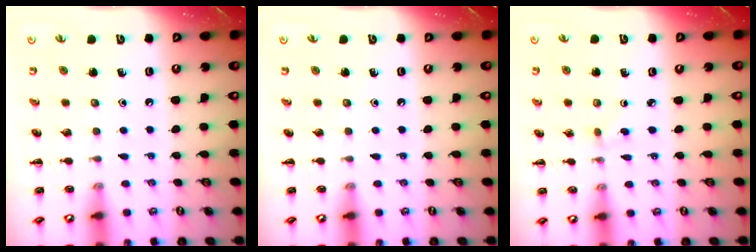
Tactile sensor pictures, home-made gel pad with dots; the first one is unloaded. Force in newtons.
{"total": 0.0}
{"total": 1.8, "press": 1.6, "slide": 0.8}